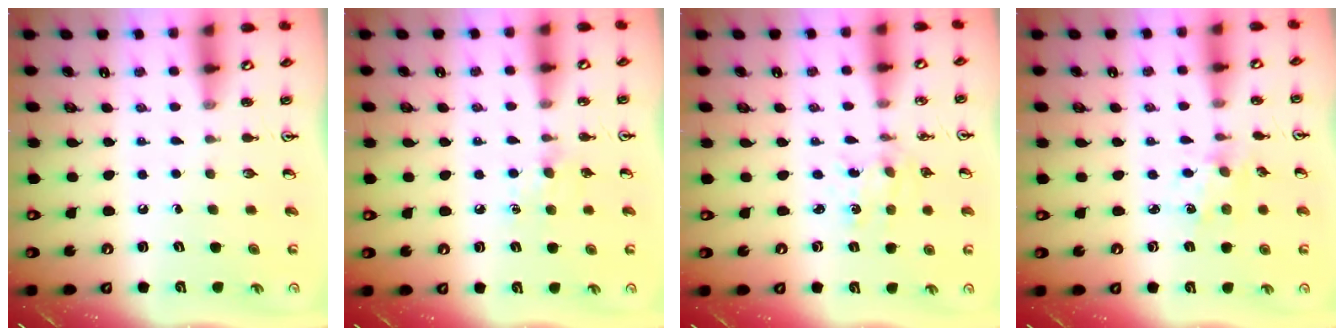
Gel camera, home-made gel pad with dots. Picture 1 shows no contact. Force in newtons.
{"total": 4.7, "press": 4.6, "slide": 0.8}
{"total": 1.0, "press": 0.9, "slide": 0.1}
{"total": 2.0, "press": 2.0, "slide": 0.5}